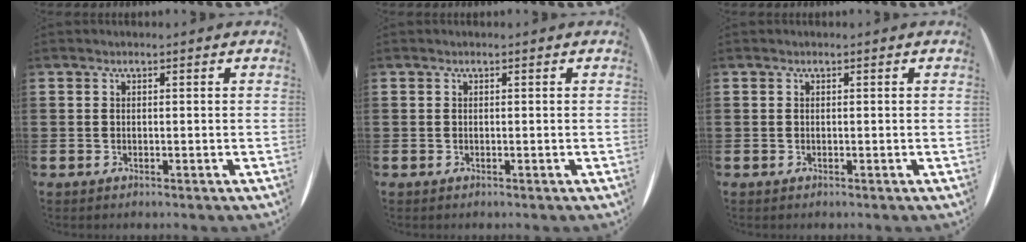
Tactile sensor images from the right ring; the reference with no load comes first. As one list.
[{"total": 0.0}, {"total": 0.0}]